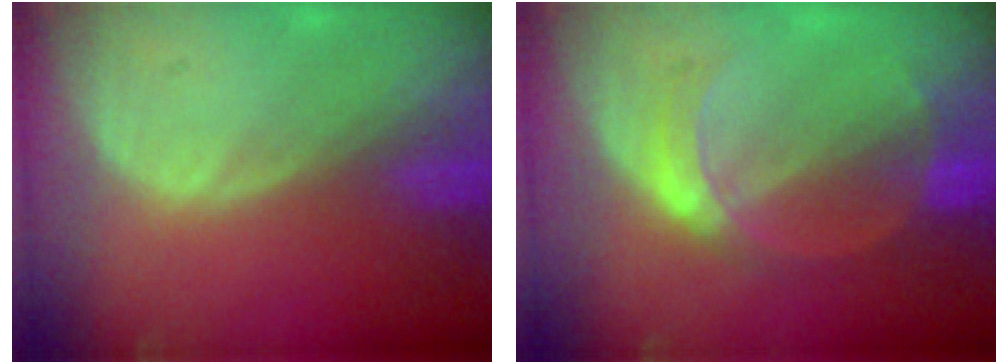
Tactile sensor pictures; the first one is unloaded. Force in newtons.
{"total": 5.0, "press": 4.9, "slide": 0.2}